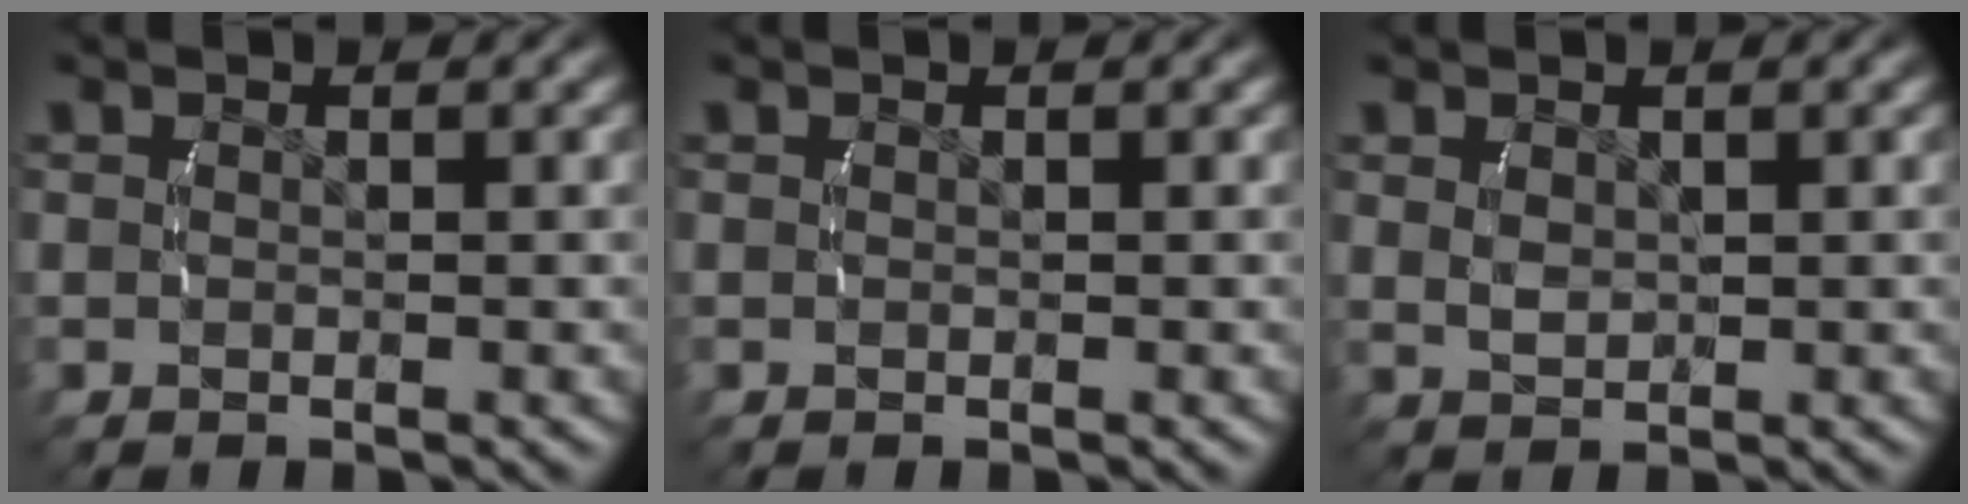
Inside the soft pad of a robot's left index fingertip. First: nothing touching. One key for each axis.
{"total": 0.0}
{"total": 1.2, "fx": 0.7, "fy": 0.6, "fz": 0.8, "tx": -0.012, "ty": -0.003, "tz": 0.021}